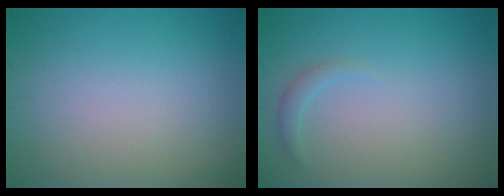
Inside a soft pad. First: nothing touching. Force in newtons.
{"total": 1.0, "press": 1.0, "slide": 0.1}